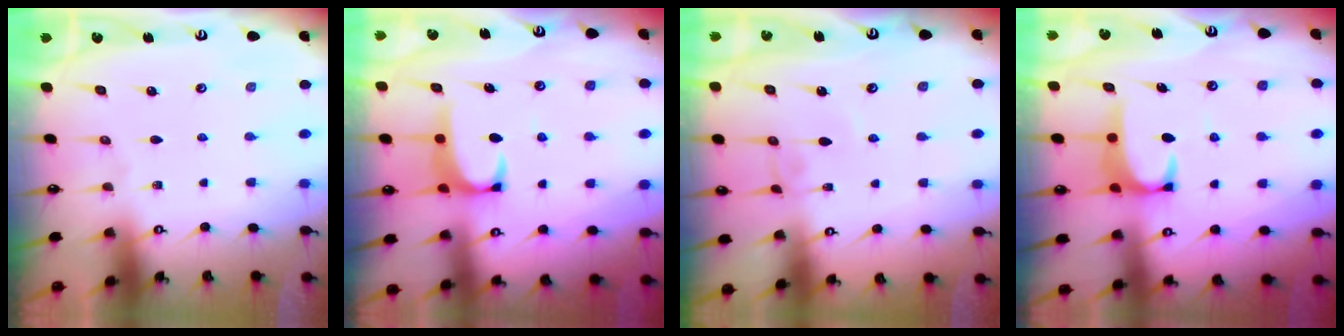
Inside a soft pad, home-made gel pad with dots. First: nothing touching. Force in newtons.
{"total": 1.9, "press": 1.9, "slide": 0.3}
{"total": 3.1, "press": 3.1, "slide": 0.1}
{"total": 2.9, "press": 2.8, "slide": 0.7}